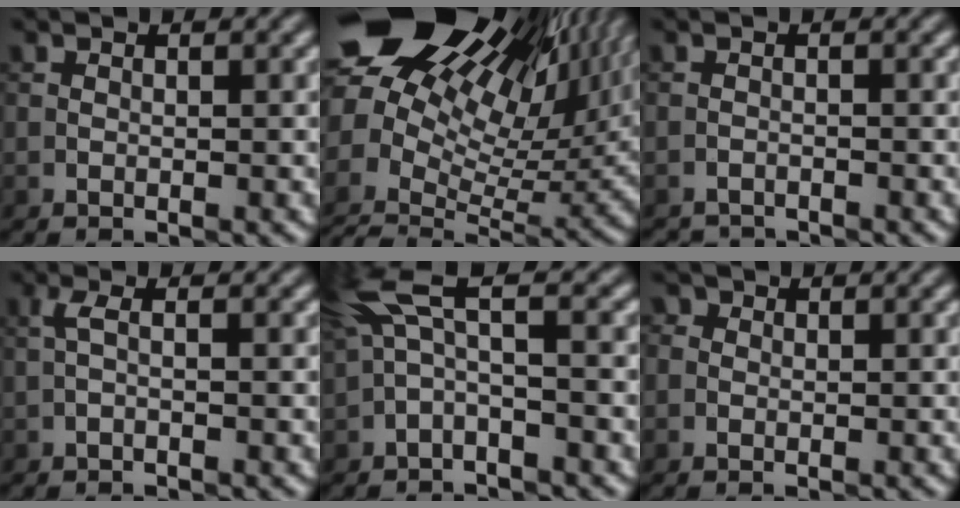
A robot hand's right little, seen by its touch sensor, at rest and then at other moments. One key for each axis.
{"total": 18.5, "fx": 7.6, "fy": 11.1, "fz": 12.8, "tx": -0.230, "ty": 0.039, "tz": 0.155}
{"total": 2.0, "fx": -2.0, "fy": 0.0, "fz": -0.2, "tx": 0.009, "ty": -0.006, "tz": -0.037}
{"total": 0.9, "fx": -0.1, "fy": 0.1, "fz": 0.9, "tx": -0.019, "ty": 0.005, "tz": -0.003}
{"total": 3.8, "fx": 0.4, "fy": 1.1, "fz": 3.7, "tx": -0.085, "ty": 0.019, "tz": 0.000}
{"total": 1.1, "fx": 0.2, "fy": 1.0, "fz": 0.4, "tx": 0.002, "ty": 0.001, "tz": -0.013}